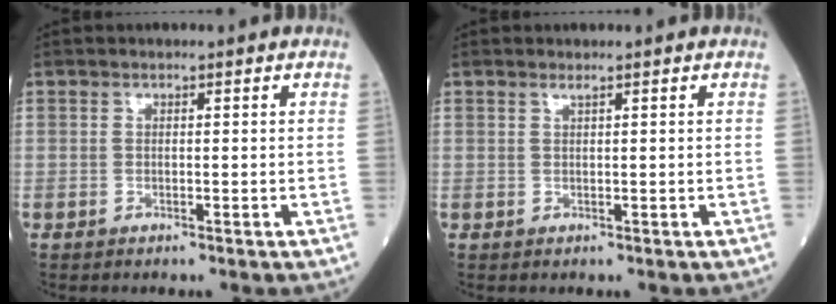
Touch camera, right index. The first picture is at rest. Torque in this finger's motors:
{"motor_torque": [-0.04, -0.04, 0.05, 0.01]}